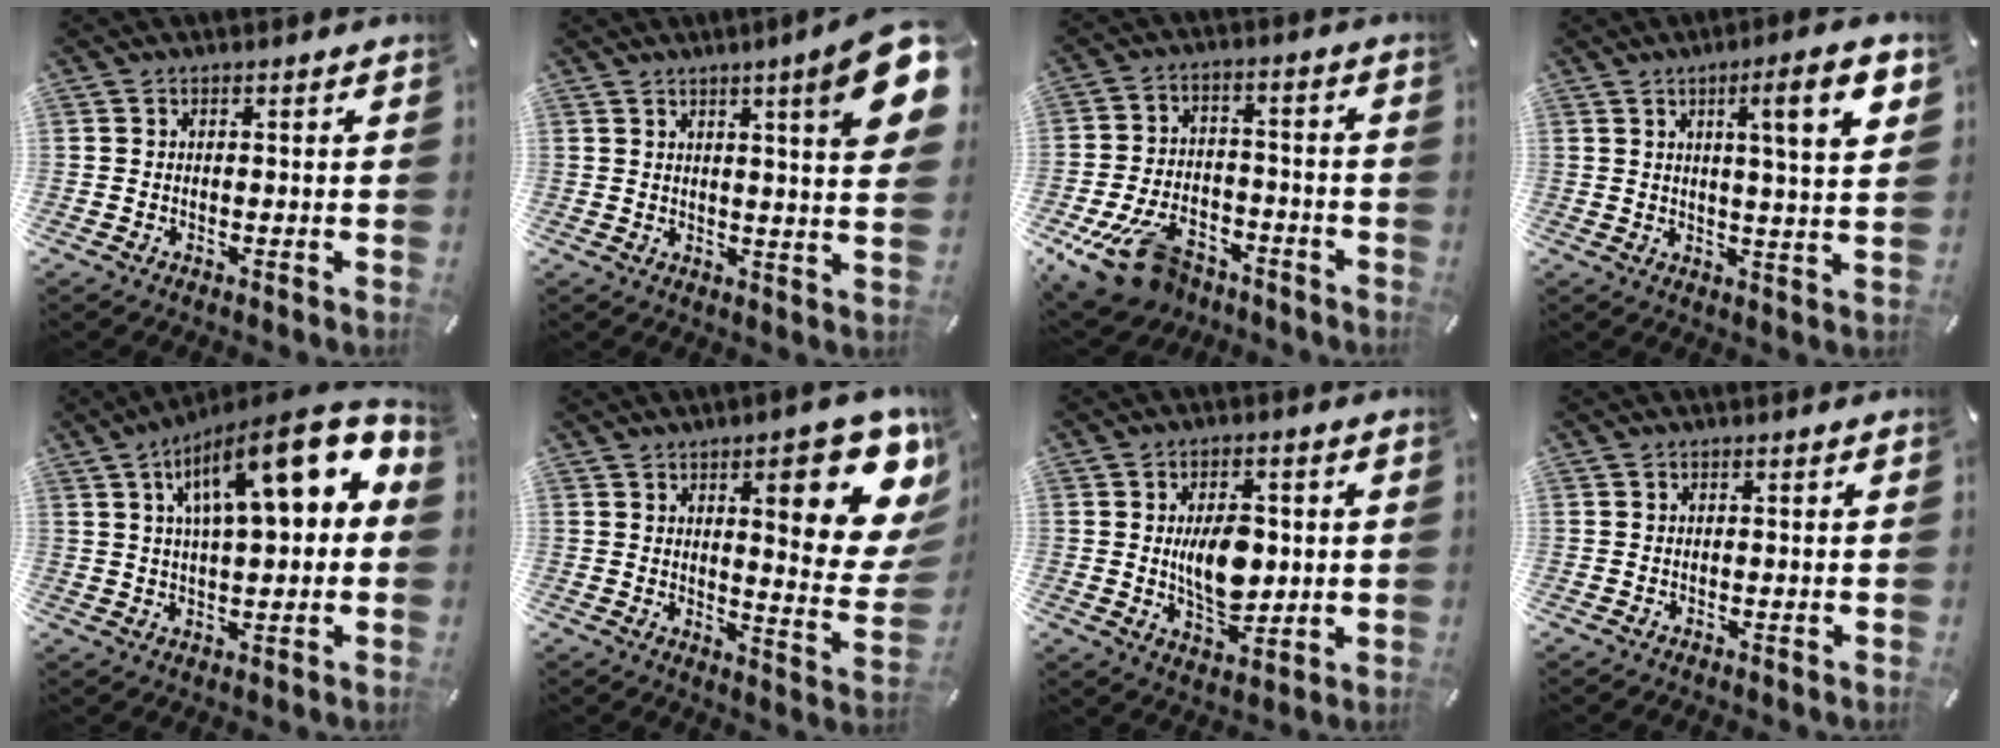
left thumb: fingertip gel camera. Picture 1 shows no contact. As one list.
[{"total": 12.6, "force": [5.8, 1.4, 11.1], "torque": [-0.164, -0.029, 0.088]}, {"total": 15.3, "force": [-9.5, 8.6, 8.5], "torque": [-0.151, 0.066, -0.157]}, {"total": 11.7, "force": [4.8, 1.5, 10.6], "torque": [-0.161, -0.011, 0.067]}, {"total": 18.6, "force": [7.7, 6.6, 15.7], "torque": [-0.235, -0.041, 0.120]}, {"total": 18.4, "force": [9.0, 6.0, 14.9], "torque": [-0.188, -0.062, 0.135]}, {"total": 10.1, "force": [0.8, 6.3, 7.9], "torque": [-0.137, -0.003, 0.009]}, {"total": 0.0}]